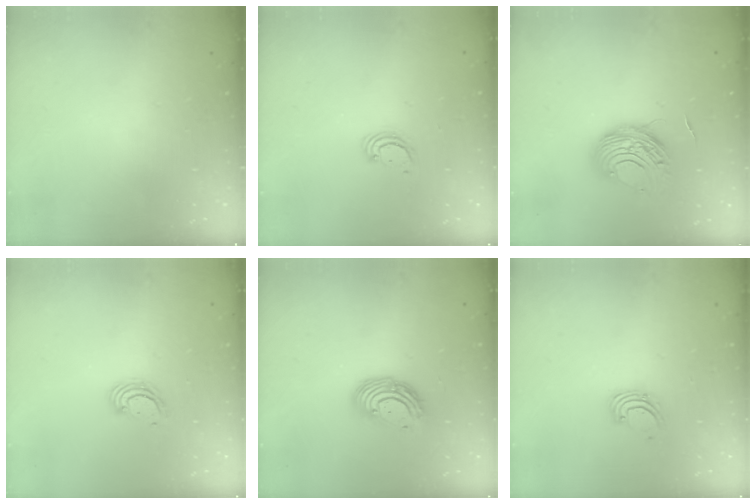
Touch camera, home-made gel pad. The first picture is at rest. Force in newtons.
{"total": 2.6, "press": 2.6, "slide": 0.3}
{"total": 9.5, "press": 9.5, "slide": 0.7}
{"total": 3.2, "press": 3.2, "slide": 0.1}
{"total": 9.8, "press": 9.7, "slide": 0.9}
{"total": 2.3, "press": 2.3, "slide": 0.2}